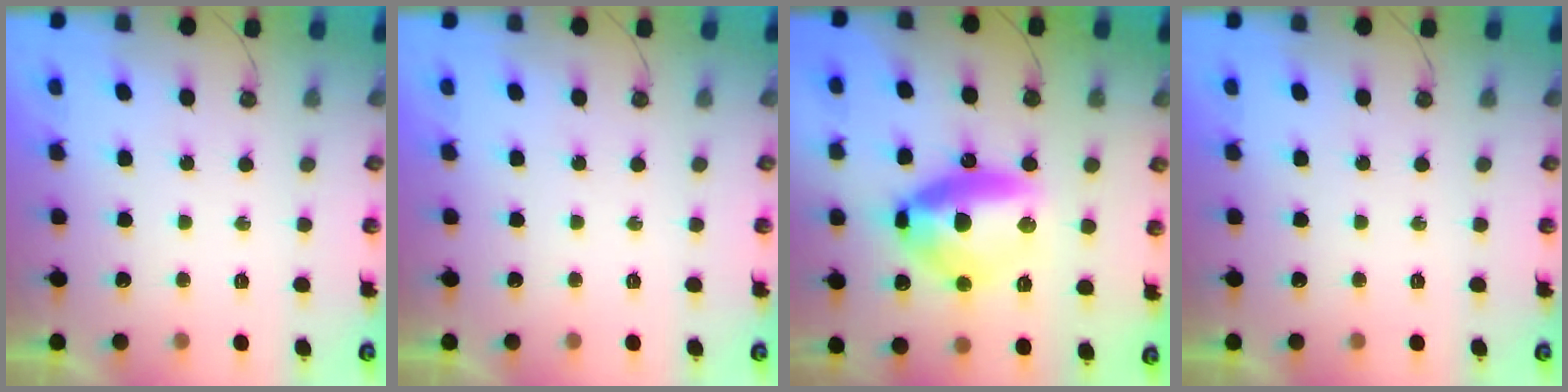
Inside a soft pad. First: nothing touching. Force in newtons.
{"total": 0.0}
{"total": 14.6, "press": 14.4, "slide": 2.4}
{"total": 0.0}